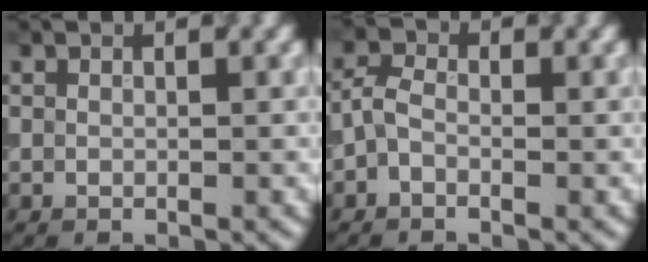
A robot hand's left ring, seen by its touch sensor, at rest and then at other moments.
{"total": 1.9, "force": [-0.8, 1.2, 1.2], "torque": [-0.025, 0.006, -0.024]}